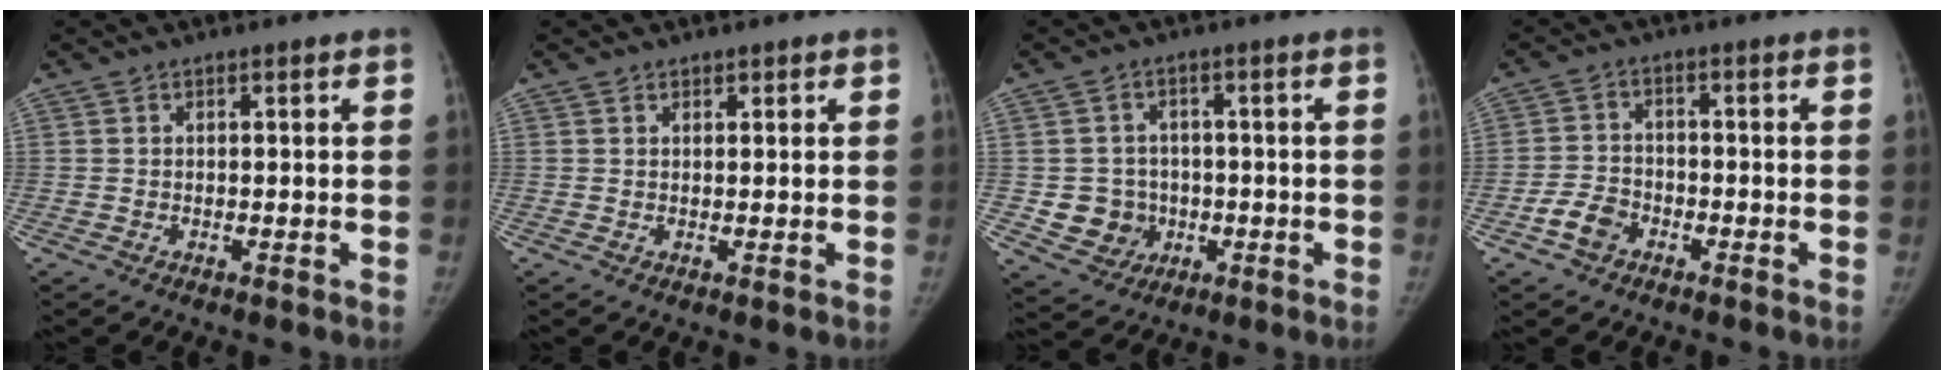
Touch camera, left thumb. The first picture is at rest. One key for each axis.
{"total": 0.9, "fx": 0.6, "fy": 0.6, "fz": 0.0, "tx": 0.015, "ty": -0.003, "tz": 0.004}
{"total": 7.3, "fx": -1.1, "fy": 6.9, "fz": 1.9, "tx": 0.003, "ty": 0.012, "tz": -0.011}
{"total": 5.0, "fx": -2.8, "fy": 3.6, "fz": 2.2, "tx": -0.032, "ty": 0.019, "tz": -0.053}